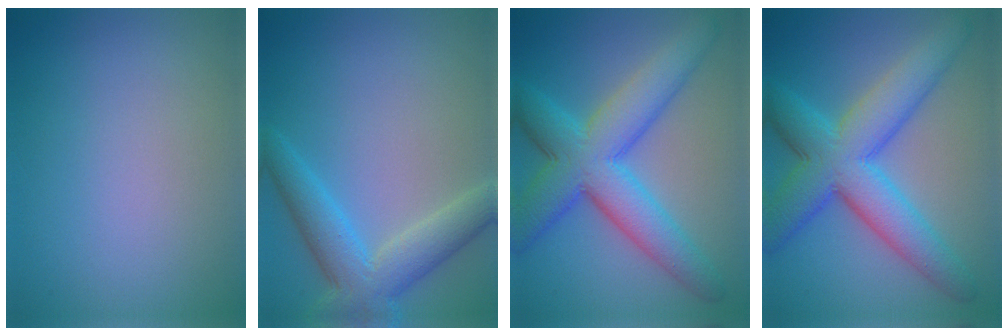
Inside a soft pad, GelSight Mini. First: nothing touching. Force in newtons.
{"total": 5.3, "press": 5.3, "slide": 0.4}
{"total": 8.5, "press": 8.5, "slide": 0.0}
{"total": 8.5, "press": 8.5, "slide": 0.0}